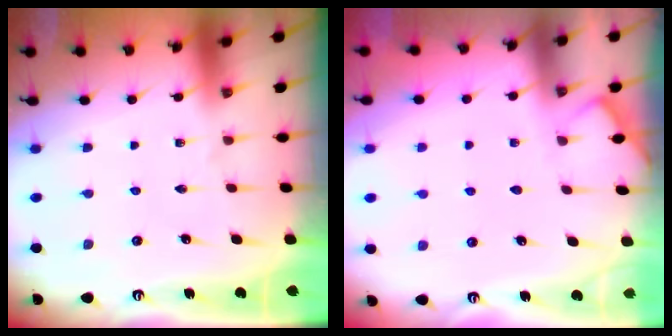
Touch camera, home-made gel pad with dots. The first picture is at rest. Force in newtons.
{"total": 2.5, "press": 2.4, "slide": 0.4}